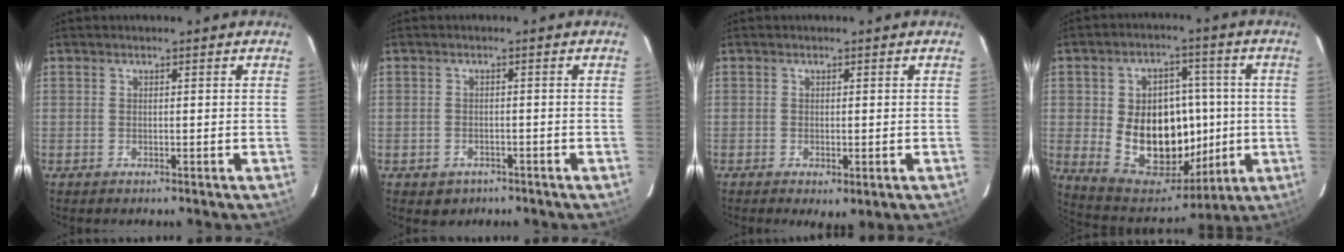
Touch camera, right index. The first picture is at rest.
{"total": 3.0, "force": [-1.6, 2.5, 0.7], "torque": [-0.022, 0.002, -0.017]}
{"total": 2.8, "force": [-0.8, 1.0, 2.5], "torque": [-0.043, -0.011, -0.006]}
{"total": 18.5, "force": [-1.1, 13.9, 12.1], "torque": [-0.241, 0.013, 0.011]}